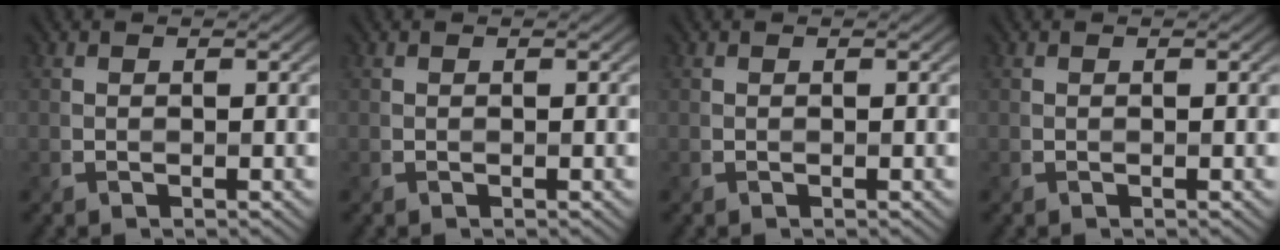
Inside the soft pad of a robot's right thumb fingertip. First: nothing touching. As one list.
[{"total": 0.0}, {"total": 0.0}, {"total": 0.0}]